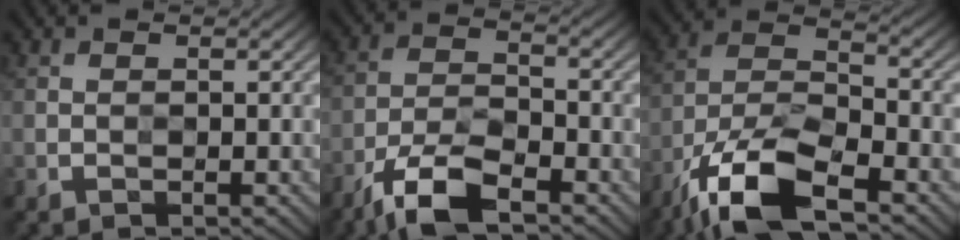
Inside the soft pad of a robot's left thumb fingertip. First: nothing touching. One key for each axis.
{"total": 8.7, "fx": -6.1, "fy": 2.9, "fz": 5.5, "tx": -0.107, "ty": -0.004, "tz": -0.125}
{"total": 13.9, "fx": -9.1, "fy": 4.9, "fz": 9.2, "tx": -0.192, "ty": -0.009, "tz": -0.192}